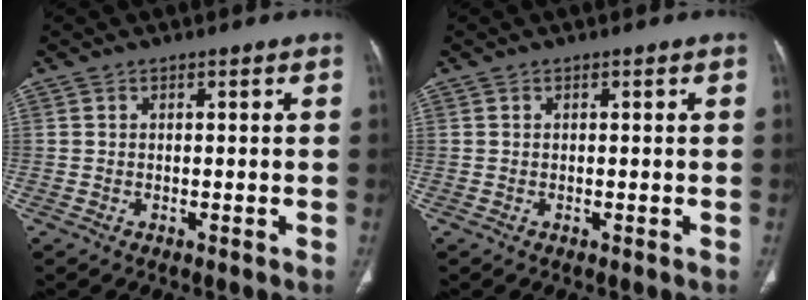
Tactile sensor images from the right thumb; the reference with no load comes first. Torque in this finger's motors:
{"motor_torque": [-0.14, 0.14, -0.01, 0.01, 0.03]}